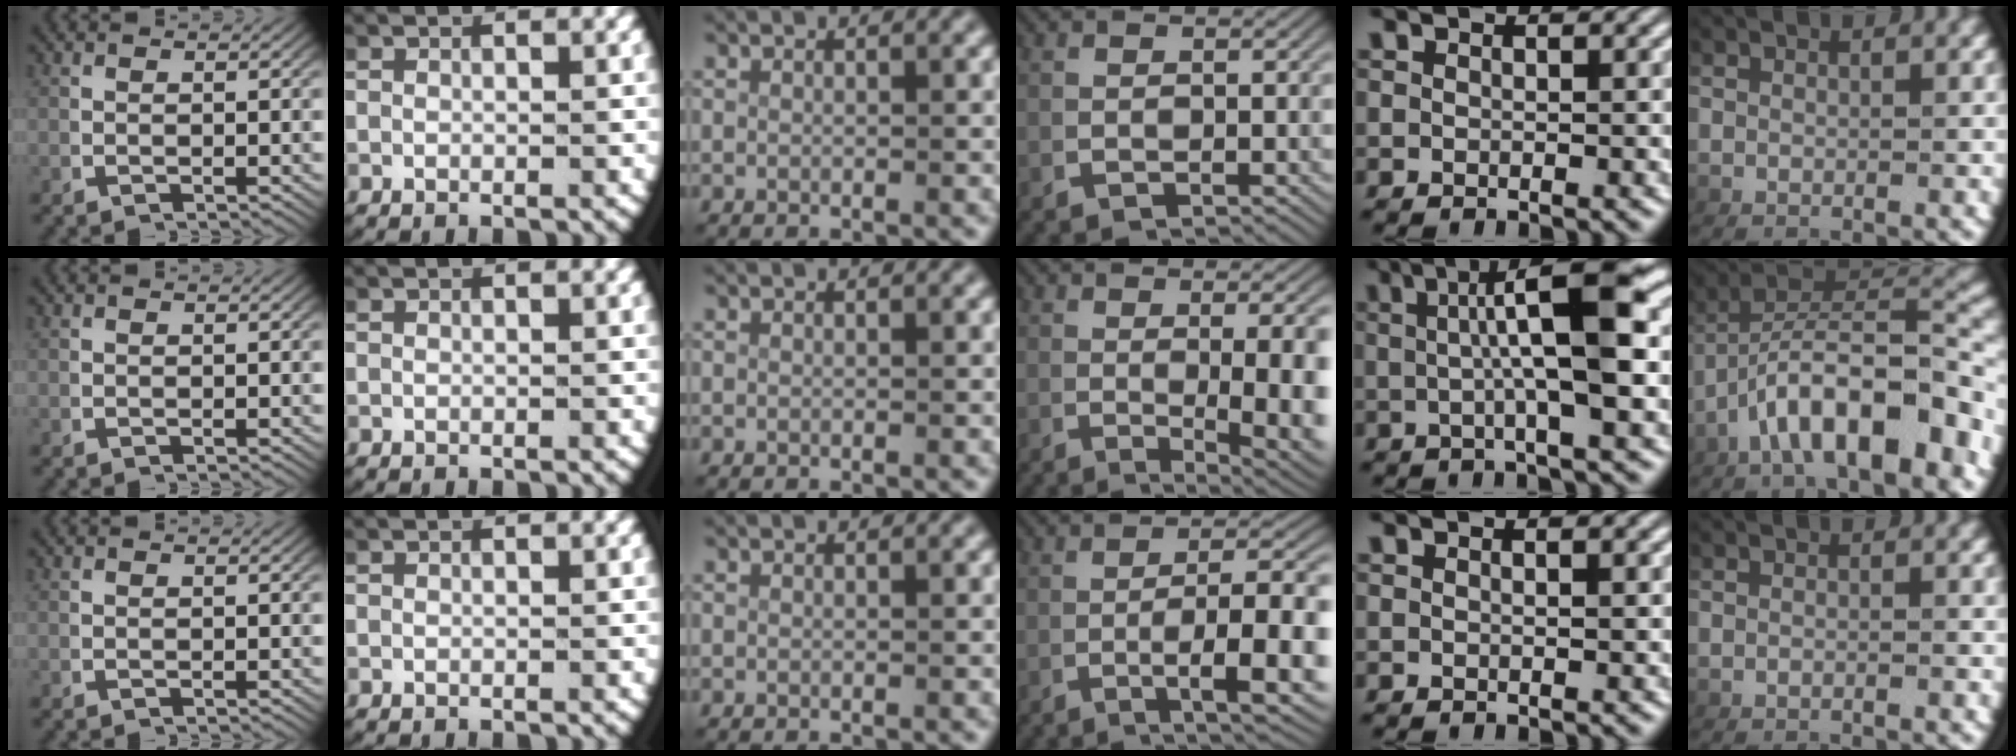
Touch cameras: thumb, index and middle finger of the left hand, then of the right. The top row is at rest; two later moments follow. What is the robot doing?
{"motion": "lift_and_place", "object": "ribbon"}